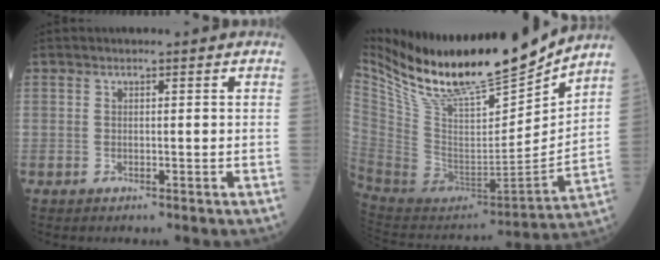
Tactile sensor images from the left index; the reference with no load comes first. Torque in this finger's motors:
{"motor_torque": [0.90, -1.23, 0.22, 0.06]}